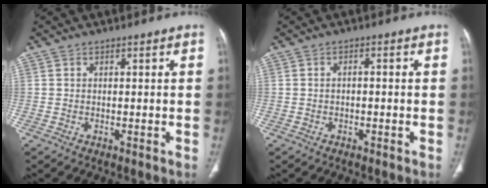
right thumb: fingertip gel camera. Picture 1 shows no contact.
{"total": 1.1, "force": [-0.3, 0.6, 0.9], "torque": [-0.016, 0.007, -0.005]}